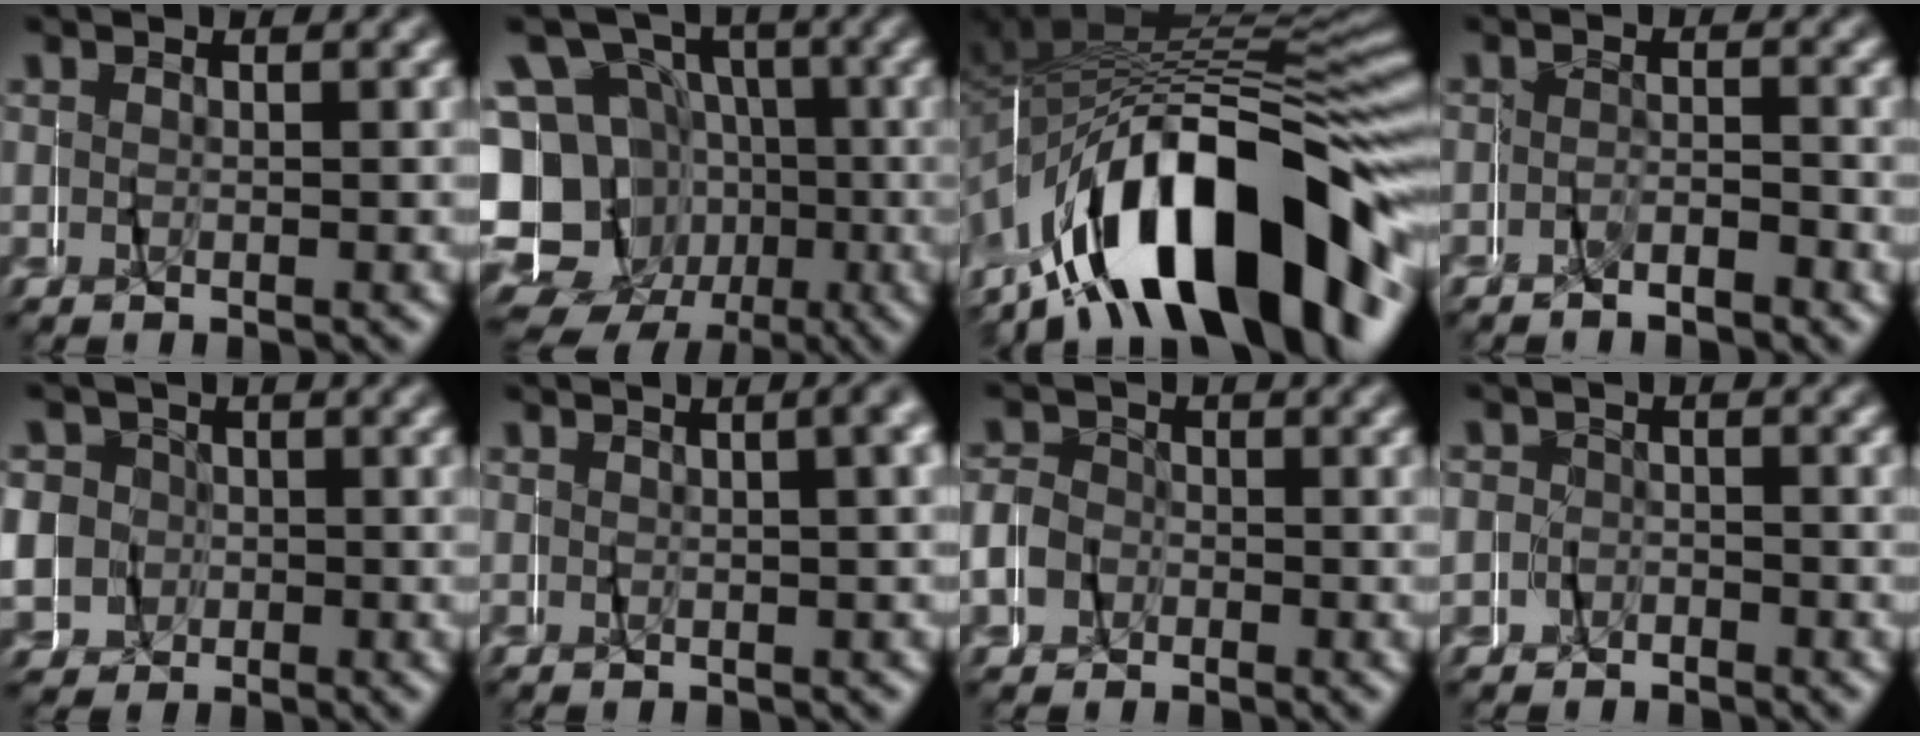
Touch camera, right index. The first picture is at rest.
{"total": 16.5, "force": [-2.8, 15.1, 6.2], "torque": [-0.148, -0.056, -0.049]}
{"total": 16.1, "force": [-7.3, 7.3, 12.3], "torque": [-0.201, 0.003, -0.101]}
{"total": 2.4, "force": [-2.1, 1.1, 0.4], "torque": [-0.011, 0.009, -0.047]}
{"total": 7.7, "force": [1.1, 7.3, 2.3], "torque": [-0.056, 0.002, 0.011]}
{"total": 1.3, "force": [0.2, -0.4, 1.3], "torque": [-0.015, 0.011, 0.005]}
{"total": 3.8, "force": [-0.8, 3.7, 0.9], "torque": [-0.024, 0.007, -0.023]}
{"total": 2.0, "force": [0.0, 2.0, -0.1], "torque": [-0.008, 0.015, -0.012]}